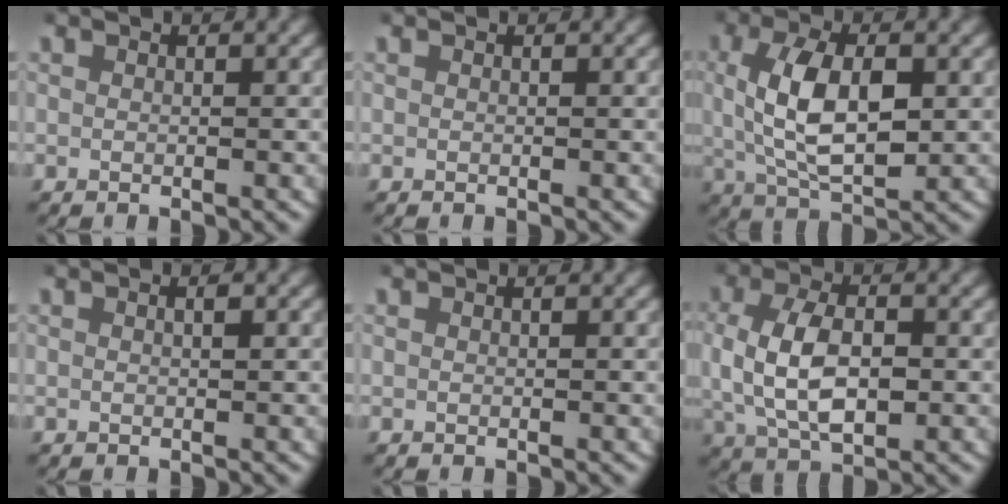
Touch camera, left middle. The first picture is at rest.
{"total": 0.0}
{"total": 6.9, "force": [0.4, 3.4, 6.0], "torque": [-0.119, -0.007, 0.013]}
{"total": 0.5, "force": [0.1, 0.1, 0.5], "torque": [-0.006, 0.001, 0.002]}
{"total": 0.0}
{"total": 6.7, "force": [-0.4, 4.3, 5.2], "torque": [-0.121, -0.009, 0.002]}